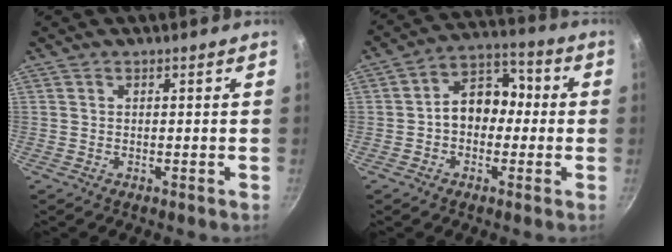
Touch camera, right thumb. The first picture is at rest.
{"total": 10.3, "force": [-0.5, 7.4, 7.1], "torque": [-0.080, 0.039, -0.022]}